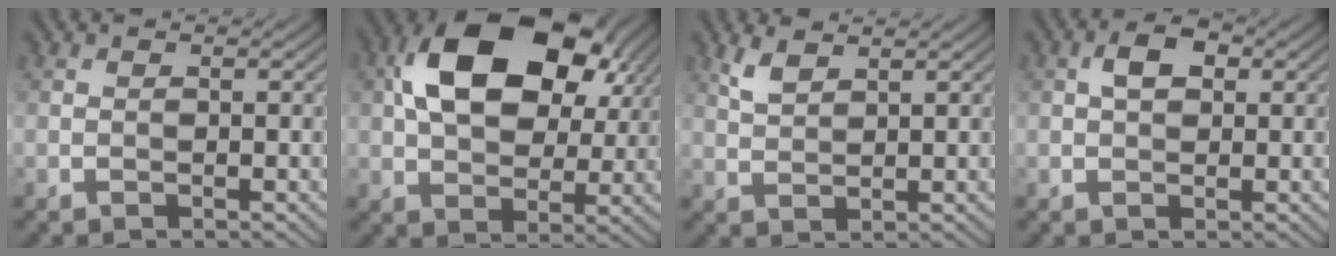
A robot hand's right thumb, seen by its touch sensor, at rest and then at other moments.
{"total": 16.6, "force": [5.5, 10.4, 11.7], "torque": [-0.220, 0.015, 0.097]}
{"total": 2.9, "force": [2.1, 0.9, 1.8], "torque": [-0.050, 0.003, 0.049]}
{"total": 3.6, "force": [1.0, 2.2, 2.7], "torque": [-0.050, 0.009, 0.014]}